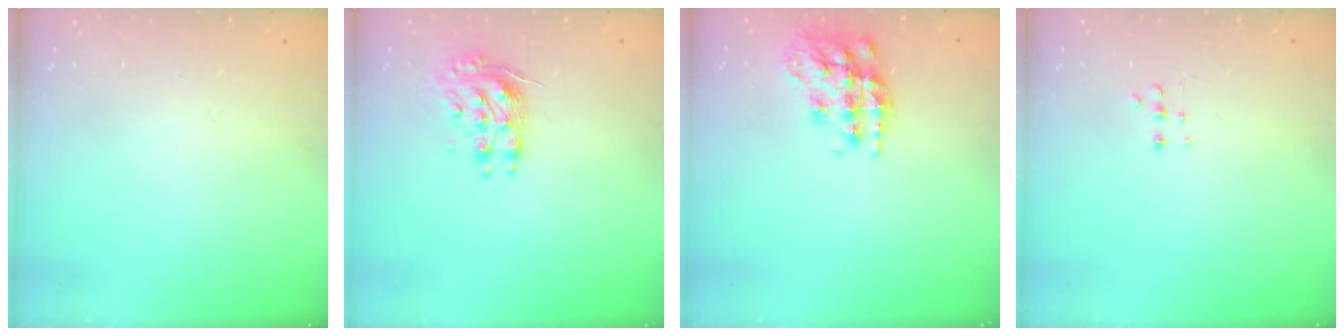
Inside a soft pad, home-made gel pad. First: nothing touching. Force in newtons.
{"total": 9.4, "press": 9.4, "slide": 0.1}
{"total": 16.6, "press": 16.6, "slide": 1.1}
{"total": 4.2, "press": 4.1, "slide": 0.9}